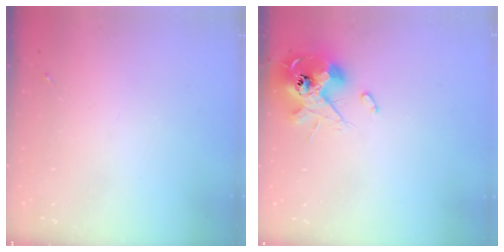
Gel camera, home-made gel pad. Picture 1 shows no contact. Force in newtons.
{"total": 13.1, "press": 13.0, "slide": 1.6}